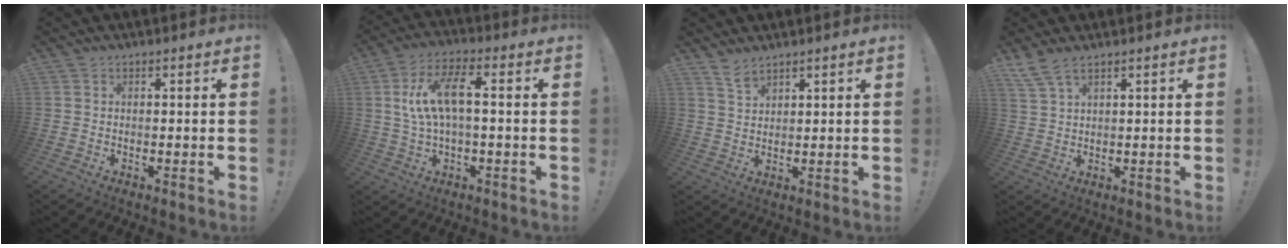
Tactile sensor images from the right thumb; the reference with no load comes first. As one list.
[{"total": 12.0, "force": [1.6, 4.7, 11.0], "torque": [-0.204, 0.005, 0.025]}, {"total": 4.2, "force": [3.7, 0.9, 1.8], "torque": [-0.026, -0.027, 0.066]}, {"total": 4.5, "force": [3.5, 0.7, 2.7], "torque": [-0.066, -0.013, 0.067]}]